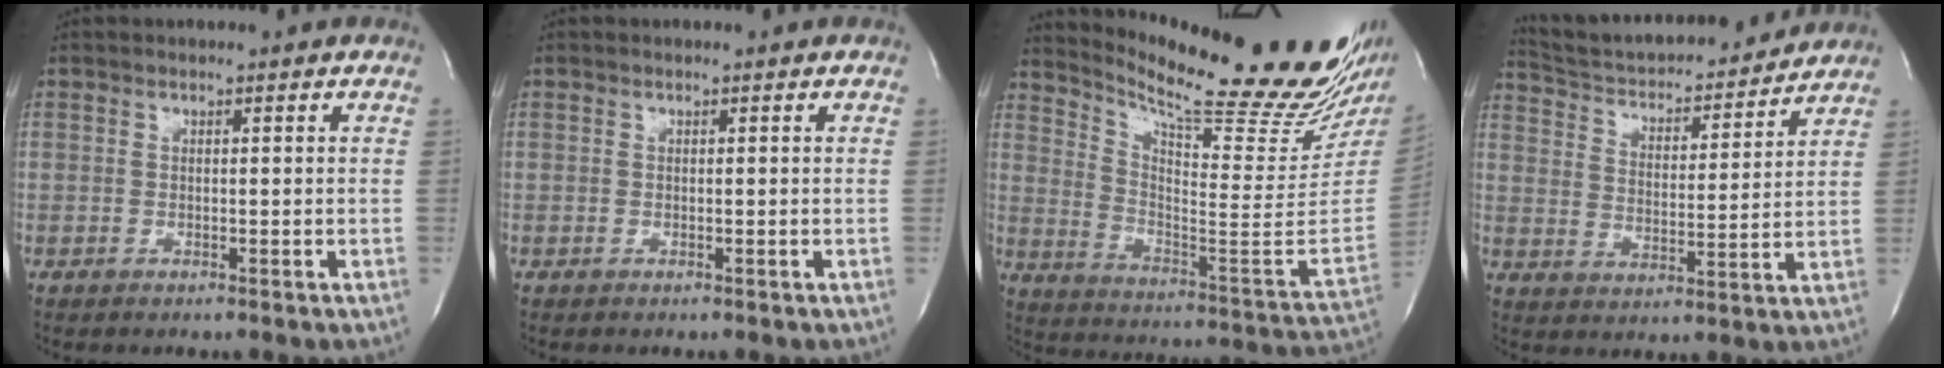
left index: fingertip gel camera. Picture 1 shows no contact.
{"total": 0.0}
{"total": 26.0, "force": [22.4, 1.4, 13.2], "torque": [-0.216, -0.104, 0.308]}
{"total": 18.0, "force": [16.9, 3.1, 5.6], "torque": [-0.086, 0.004, 0.256]}